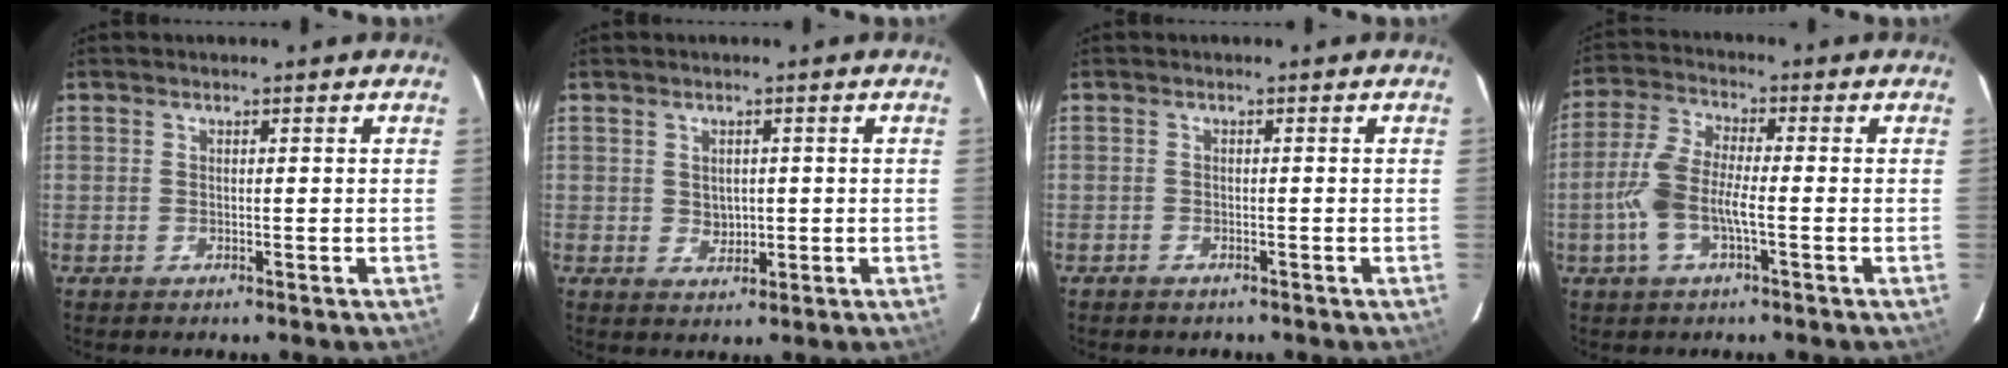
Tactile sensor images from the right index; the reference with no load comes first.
{"total": 2.5, "force": [0.2, 2.2, 1.2], "torque": [-0.017, 0.002, 0.009]}
{"total": 1.2, "force": [-1.0, 0.6, 0.1], "torque": [-0.007, 0.002, -0.014]}
{"total": 8.6, "force": [-2.4, 2.6, 7.8], "torque": [-0.172, 0.005, -0.049]}